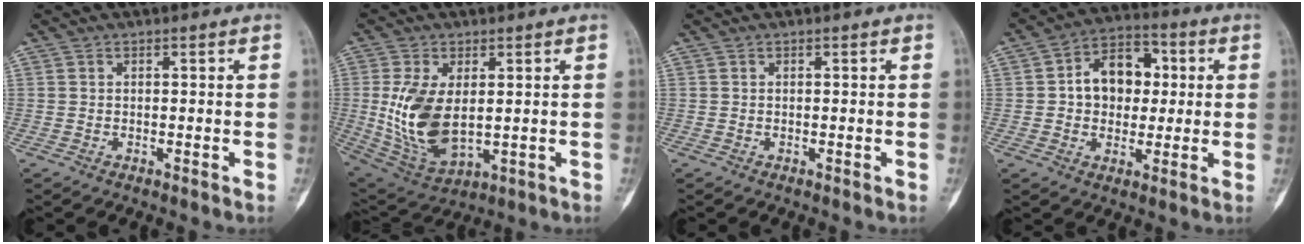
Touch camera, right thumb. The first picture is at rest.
{"total": 13.4, "force": [0.6, 7.4, 11.1], "torque": [-0.216, -0.011, 0.035]}
{"total": 0.0}
{"total": 11.8, "force": [1.4, 8.7, 7.8], "torque": [-0.076, 0.019, 0.016]}